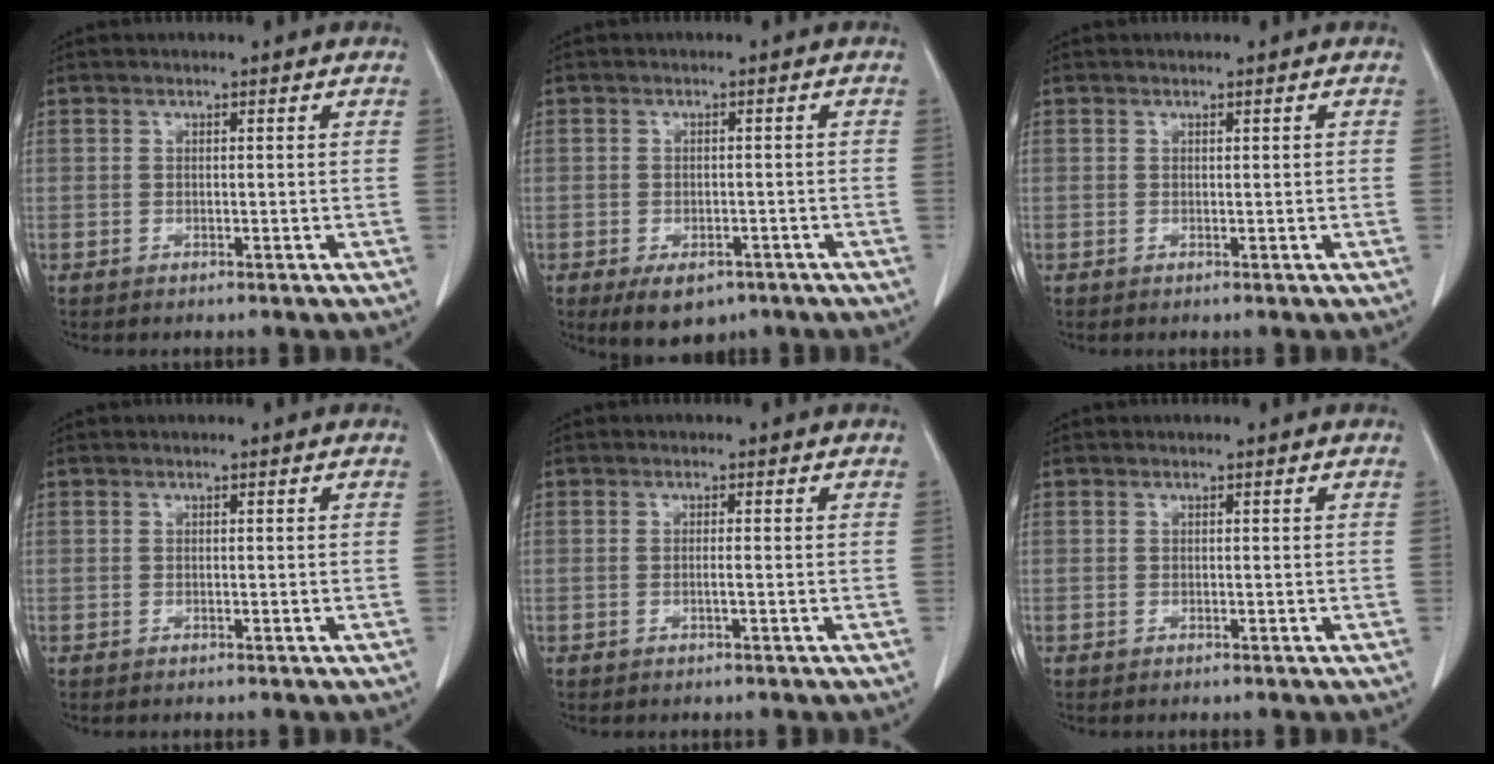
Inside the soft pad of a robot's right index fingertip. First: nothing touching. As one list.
[{"total": 5.8, "force": [-3.7, 3.3, 3.0], "torque": [-0.042, -0.003, -0.047]}, {"total": 0.0}, {"total": 0.0}, {"total": 0.8, "force": [-0.1, -0.1, 0.8], "torque": [-0.011, 0.002, -0.001]}, {"total": 0.0}]